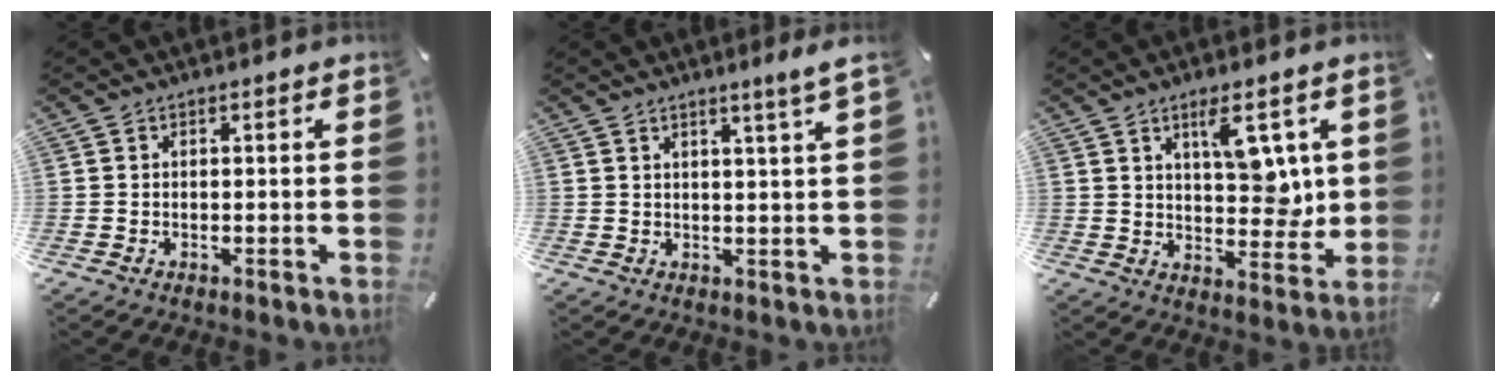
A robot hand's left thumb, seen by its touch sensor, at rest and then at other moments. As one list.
[{"total": 4.0, "force": [2.7, -0.5, 2.9], "torque": [-0.060, -0.012, 0.045]}, {"total": 10.6, "force": [4.5, 5.2, 8.0], "torque": [-0.099, -0.024, 0.073]}]